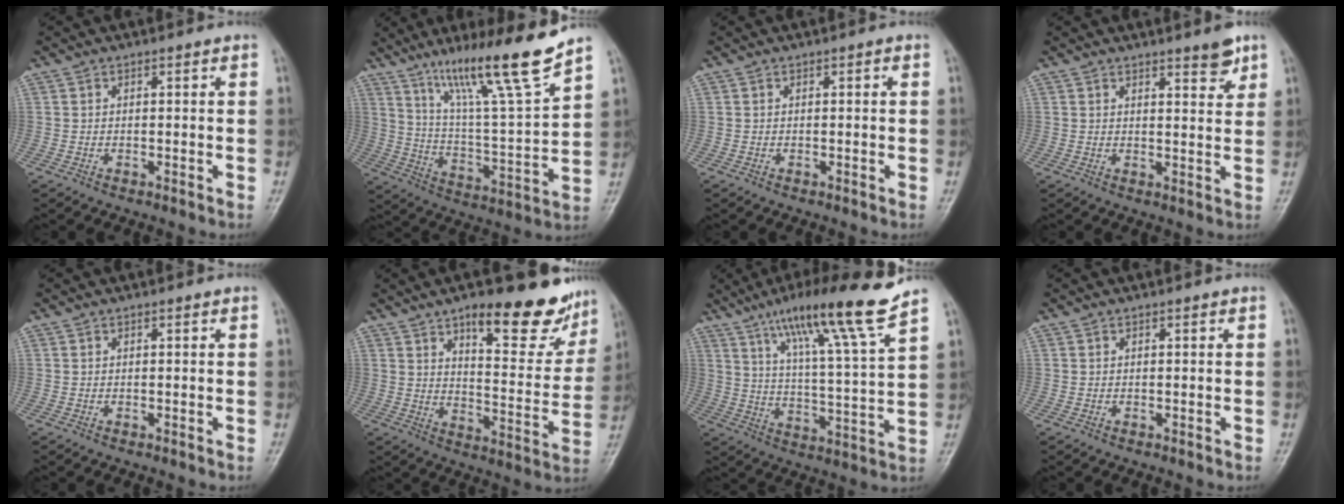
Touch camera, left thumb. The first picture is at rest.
{"total": 18.2, "force": [13.0, 0.7, 12.7], "torque": [-0.192, -0.073, 0.225]}
{"total": 0.0}
{"total": 4.2, "force": [3.0, 1.2, 2.7], "torque": [-0.023, -0.021, 0.040]}
{"total": 0.0}
{"total": 18.4, "force": [12.4, 6.3, 12.0], "torque": [-0.105, -0.072, 0.179]}
{"total": 16.8, "force": [11.8, 0.2, 11.9], "torque": [-0.185, -0.057, 0.195]}
{"total": 0.0}